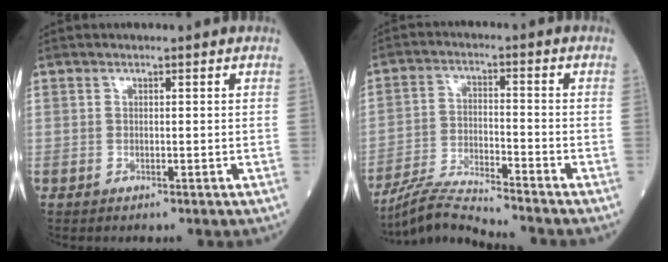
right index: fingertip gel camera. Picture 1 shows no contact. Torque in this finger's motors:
{"motor_torque": [-0.52, -0.51, -0.05, -0.02]}